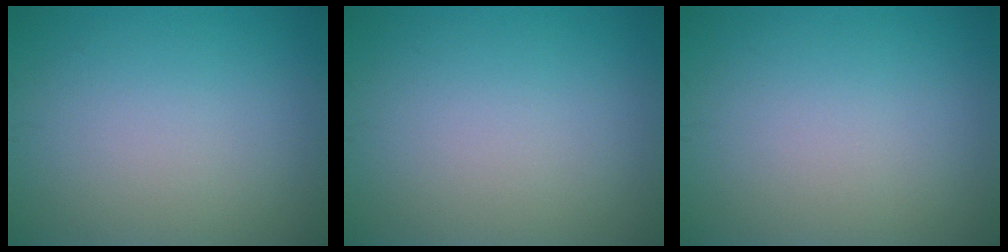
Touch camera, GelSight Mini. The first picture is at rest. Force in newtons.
{"total": 0.0}
{"total": 0.0}